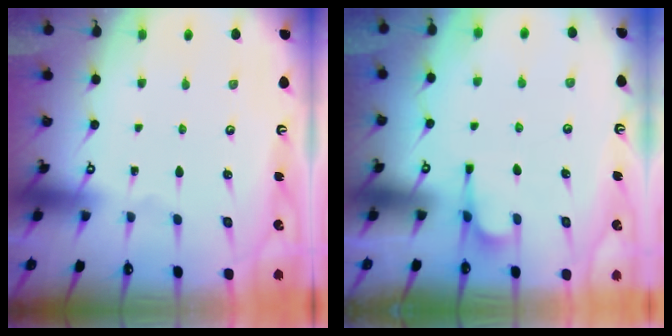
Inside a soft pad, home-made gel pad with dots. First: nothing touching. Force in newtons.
{"total": 1.1, "press": 0.2, "slide": 1.1}